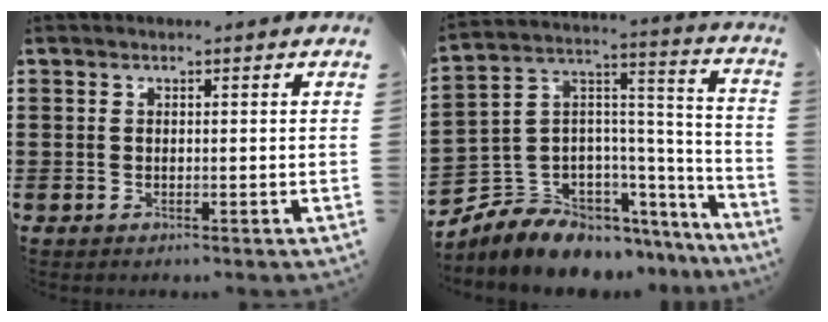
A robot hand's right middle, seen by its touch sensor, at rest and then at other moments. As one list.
[{"total": 6.7, "force": [-5.3, 4.1, 0.7], "torque": [-0.042, -0.015, -0.105]}]